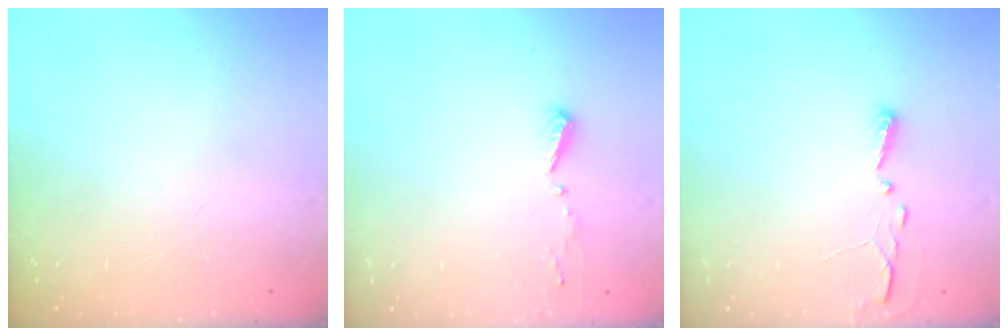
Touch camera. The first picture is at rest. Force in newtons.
{"total": 4.0, "press": 4.0, "slide": 0.4}
{"total": 2.9, "press": 2.9, "slide": 0.4}